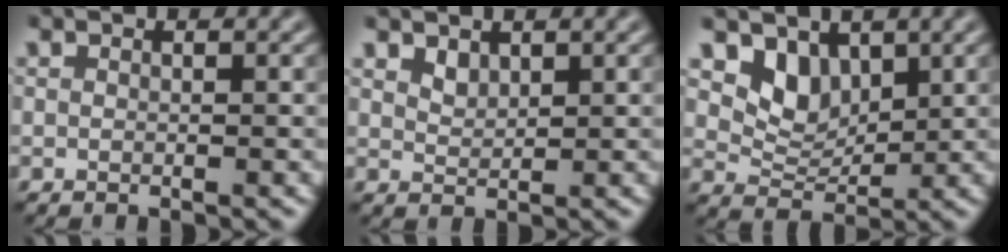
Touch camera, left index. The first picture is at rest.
{"total": 0.6, "force": [0.5, 0.3, 0.1], "torque": [-0.005, -0.003, 0.019]}
{"total": 3.0, "force": [1.4, 2.1, 1.5], "torque": [-0.033, -0.014, 0.027]}